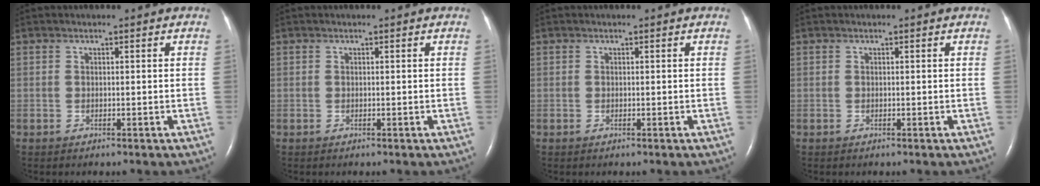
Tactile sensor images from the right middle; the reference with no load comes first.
{"total": 0.0}
{"total": 0.0}
{"total": 0.0}